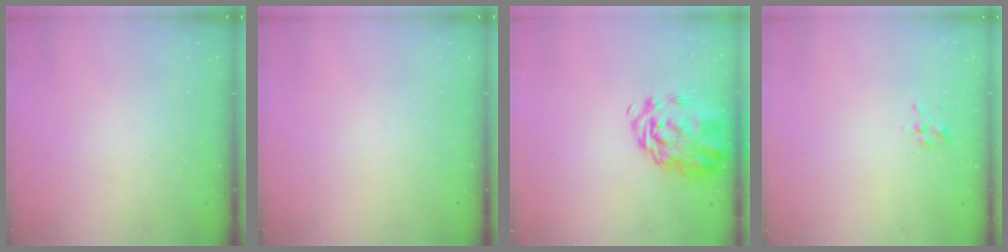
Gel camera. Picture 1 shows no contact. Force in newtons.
{"total": 0.0}
{"total": 4.4, "press": 4.1, "slide": 1.7}
{"total": 2.3, "press": 2.2, "slide": 0.8}